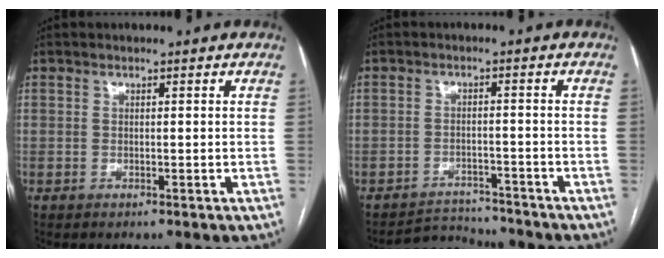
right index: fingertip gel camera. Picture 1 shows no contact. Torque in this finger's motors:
{"motor_torque": [-0.17, -0.20, -0.24, -0.14]}